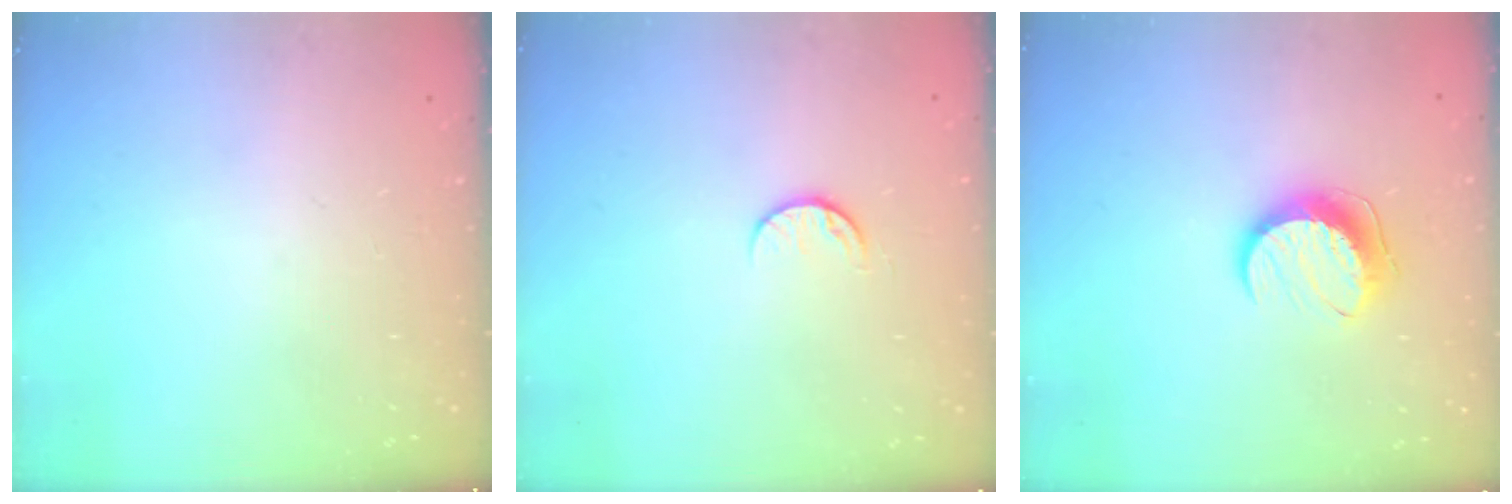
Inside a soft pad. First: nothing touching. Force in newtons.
{"total": 7.0, "press": 6.9, "slide": 0.8}
{"total": 10.2, "press": 10.2, "slide": 0.4}